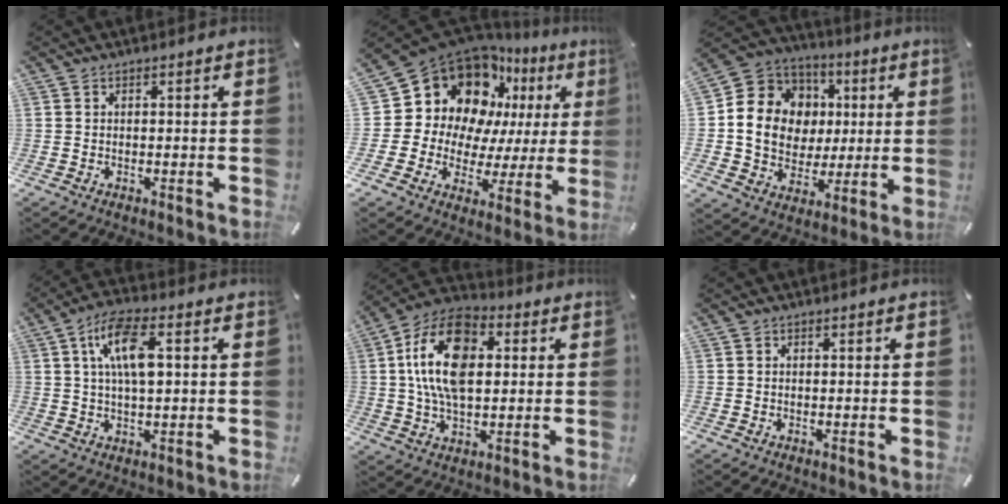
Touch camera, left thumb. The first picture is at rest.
{"total": 16.1, "force": [8.6, 12.3, 6.0], "torque": [-0.095, -0.086, 0.166]}
{"total": 14.3, "force": [1.2, 13.1, 5.5], "torque": [-0.108, -0.004, 0.032]}
{"total": 10.0, "force": [2.5, 3.9, 8.9], "torque": [-0.172, 0.006, 0.039]}
{"total": 17.1, "force": [2.7, 10.5, 13.2], "torque": [-0.272, 0.007, 0.045]}
{"total": 0.0}